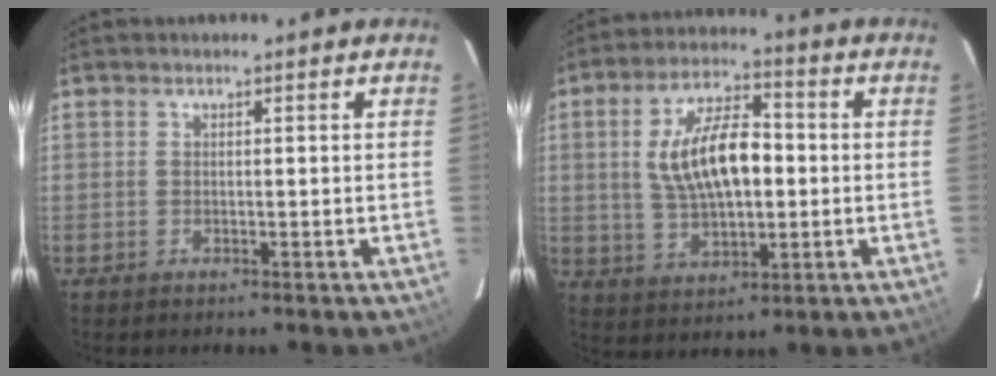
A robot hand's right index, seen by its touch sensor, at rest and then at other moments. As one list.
[{"total": 13.5, "force": [0.6, 6.3, 11.9], "torque": [-0.227, 0.013, 0.016]}]